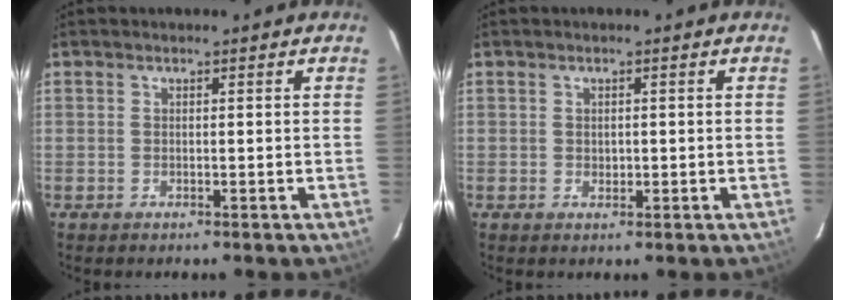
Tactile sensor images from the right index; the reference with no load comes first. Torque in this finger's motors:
{"motor_torque": [-0.08, 0.00, -0.02, 0.00]}